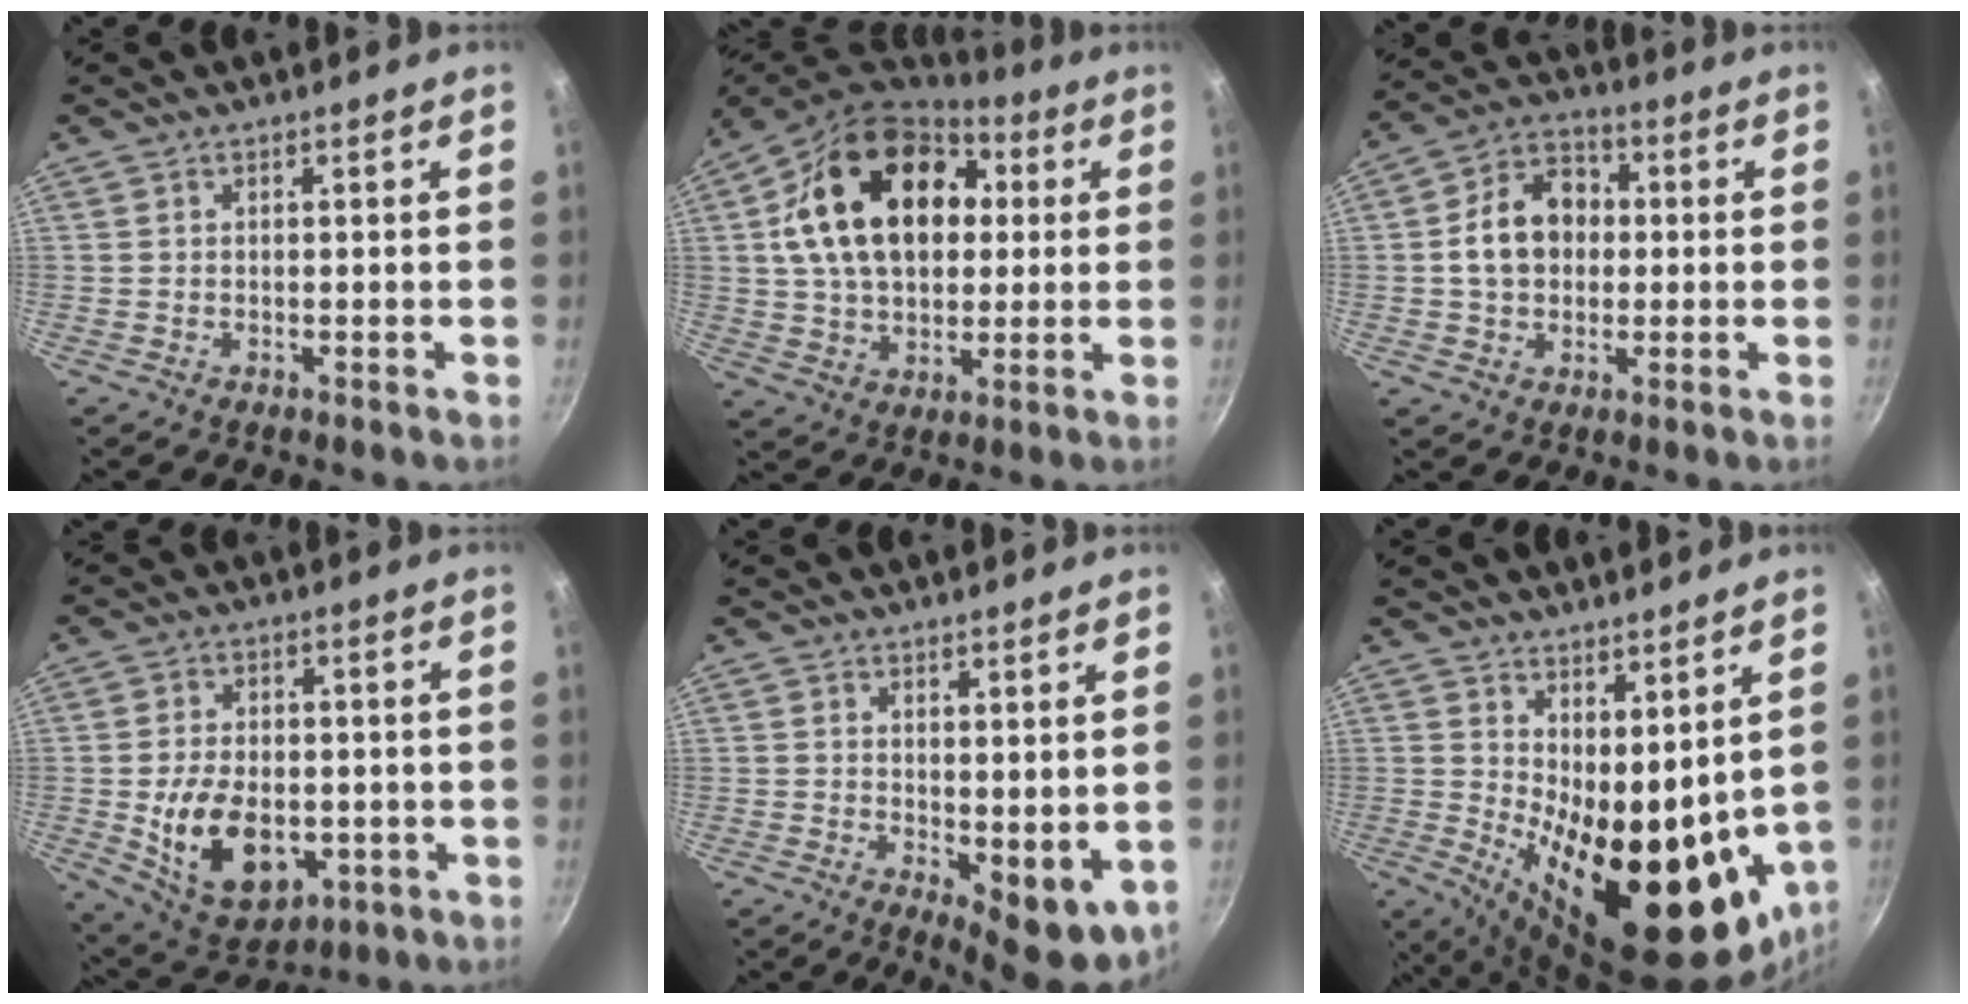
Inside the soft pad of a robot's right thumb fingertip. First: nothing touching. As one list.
[{"total": 23.7, "force": [5.2, 16.1, 16.5], "torque": [-0.261, 0.018, 0.080]}, {"total": 11.6, "force": [0.5, 9.0, 7.3], "torque": [-0.090, 0.026, -0.004]}, {"total": 15.0, "force": [-2.9, 9.8, 11.0], "torque": [-0.162, -0.001, -0.027]}, {"total": 7.9, "force": [0.8, 3.8, 6.9], "torque": [-0.077, -0.018, 0.022]}, {"total": 18.7, "force": [3.9, 8.4, 16.2], "torque": [-0.203, -0.045, 0.083]}]